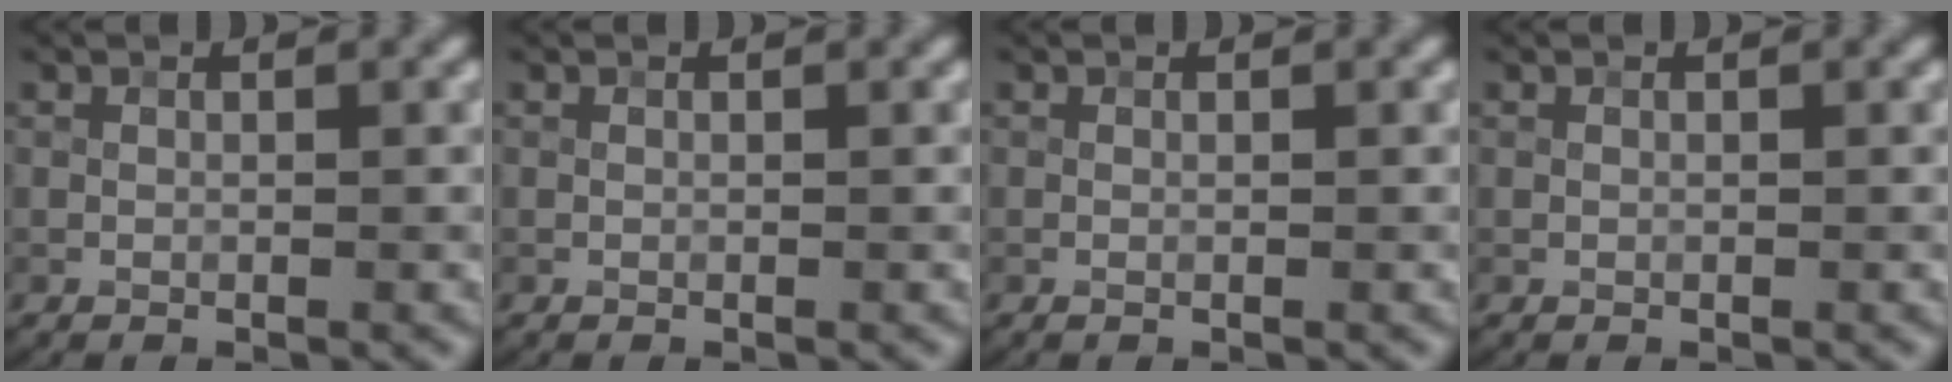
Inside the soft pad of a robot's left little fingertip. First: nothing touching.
{"total": 0.0}
{"total": 0.0}
{"total": 0.0}